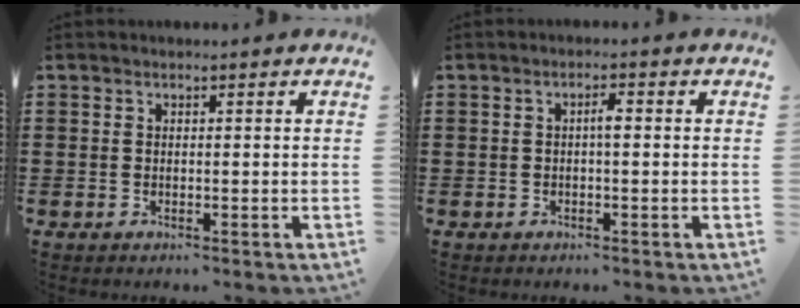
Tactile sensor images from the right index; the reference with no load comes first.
{"total": 1.7, "force": [-0.1, 0.4, 1.6], "torque": [-0.031, 0.004, -0.003]}